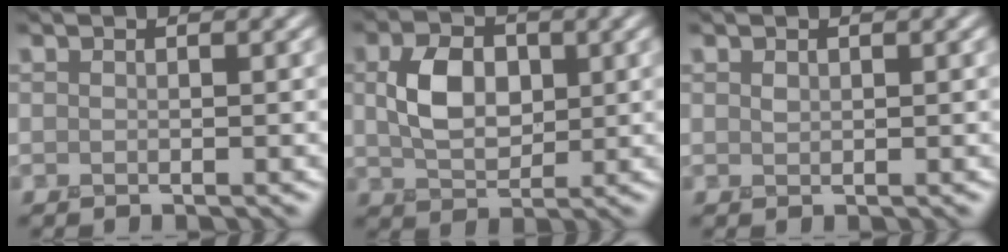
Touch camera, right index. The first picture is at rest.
{"total": 4.4, "force": [0.2, 3.1, 3.1], "torque": [-0.067, -0.005, 0.000]}
{"total": 0.5, "force": [0.3, 0.4, 0.3], "torque": [-0.007, -0.003, 0.006]}